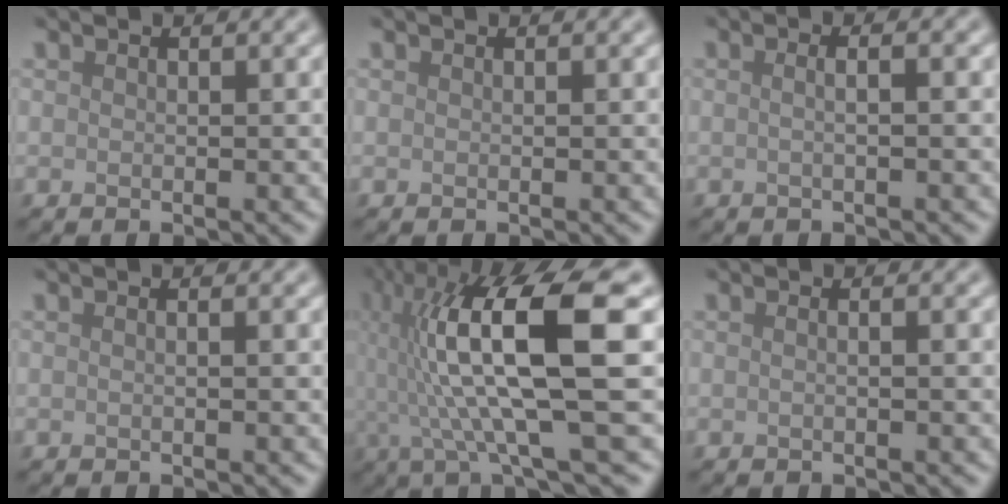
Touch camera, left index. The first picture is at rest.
{"total": 0.0}
{"total": 2.6, "force": [0.4, 1.3, 2.3], "torque": [-0.010, 0.008, -0.019]}
{"total": 1.2, "force": [0.2, 0.6, 1.0], "torque": [-0.004, -0.005, -0.015]}
{"total": 12.8, "force": [0.6, 2.6, 12.5], "torque": [-0.223, 0.017, 0.018]}
{"total": 1.9, "force": [0.3, 0.9, 1.6], "torque": [-0.006, 0.005, -0.019]}